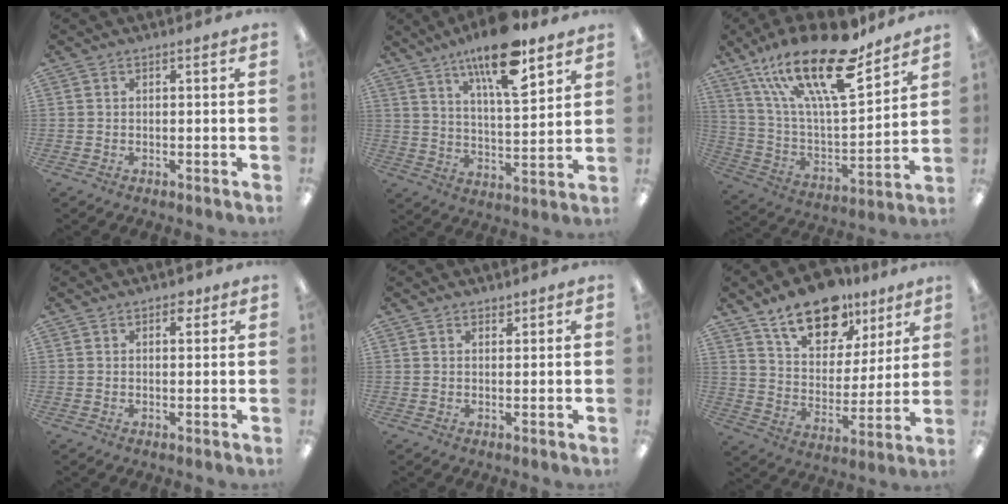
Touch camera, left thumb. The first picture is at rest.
{"total": 17.0, "force": [11.5, 5.1, 11.4], "torque": [-0.190, -0.055, 0.187]}
{"total": 25.3, "force": [17.5, 7.8, 16.5], "torque": [-0.299, -0.104, 0.299]}
{"total": 2.5, "force": [1.6, 1.5, 1.2], "torque": [-0.001, -0.005, 0.022]}
{"total": 1.4, "force": [1.3, 0.6, 0.2], "torque": [0.005, -0.004, 0.023]}
{"total": 17.2, "force": [12.4, 8.9, 8.0], "torque": [-0.127, -0.068, 0.219]}